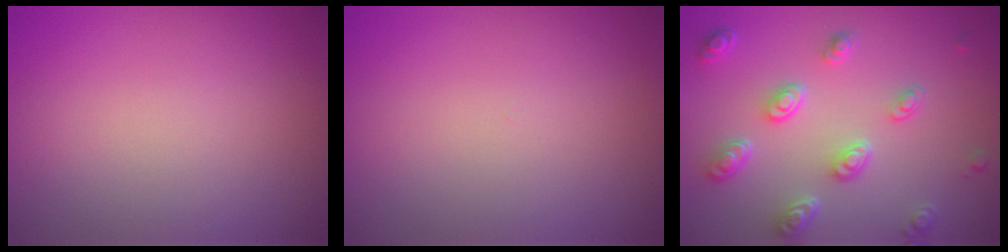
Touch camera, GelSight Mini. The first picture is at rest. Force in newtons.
{"total": 0.0}
{"total": 4.8, "press": 3.7, "slide": 3.0}